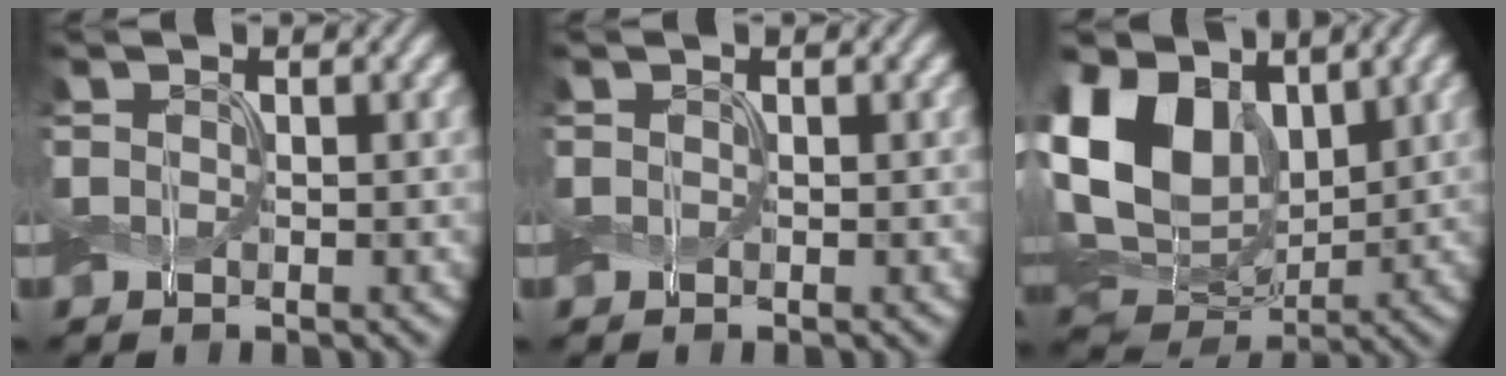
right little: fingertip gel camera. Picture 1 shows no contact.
{"total": 0.0}
{"total": 14.4, "force": [4.6, 10.1, 9.2], "torque": [-0.206, 0.019, 0.087]}